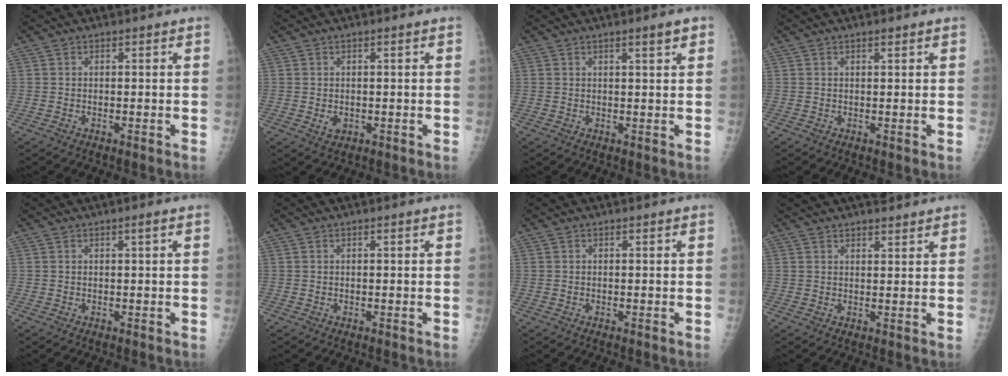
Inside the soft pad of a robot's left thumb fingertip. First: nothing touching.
{"total": 1.8, "force": [-0.2, 1.3, 1.3], "torque": [-0.013, -0.002, 0.003]}
{"total": 2.5, "force": [1.5, 0.2, 2.0], "torque": [-0.027, -0.007, 0.022]}
{"total": 0.8, "force": [0.6, 0.1, 0.6], "torque": [-0.008, -0.003, 0.011]}
{"total": 0.7, "force": [0.3, -0.1, 0.7], "torque": [-0.014, -0.001, 0.007]}
{"total": 0.0}
{"total": 0.0}
{"total": 6.4, "force": [5.4, 1.9, 2.9], "torque": [-0.021, -0.001, 0.083]}